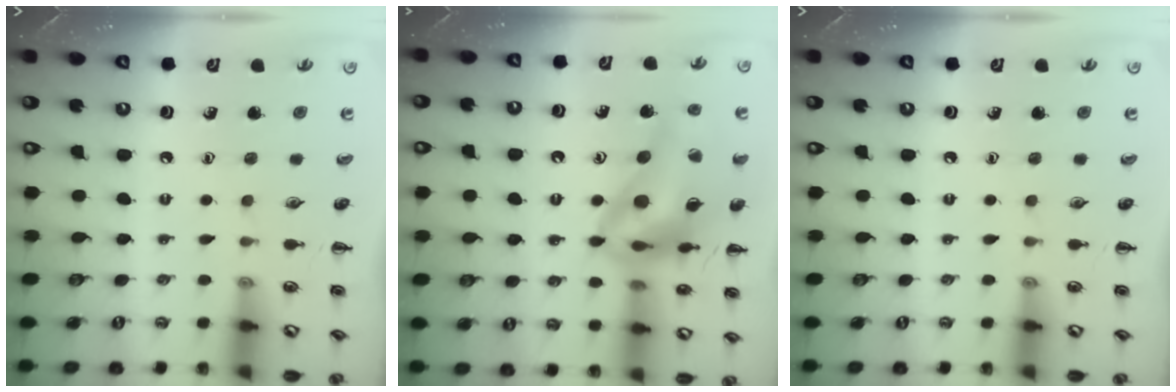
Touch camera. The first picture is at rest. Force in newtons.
{"total": 19.1, "press": 18.3, "slide": 5.2}
{"total": 0.0}